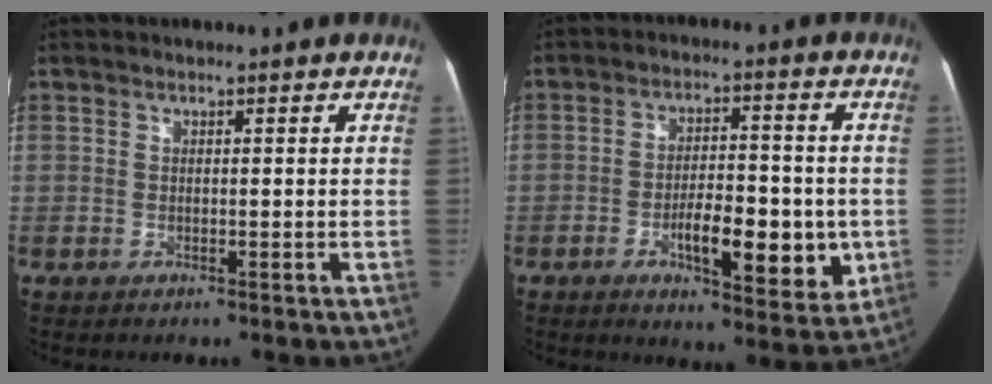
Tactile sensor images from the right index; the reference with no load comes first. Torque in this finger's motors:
{"motor_torque": [0.94, -0.59, 0.28, 0.09]}